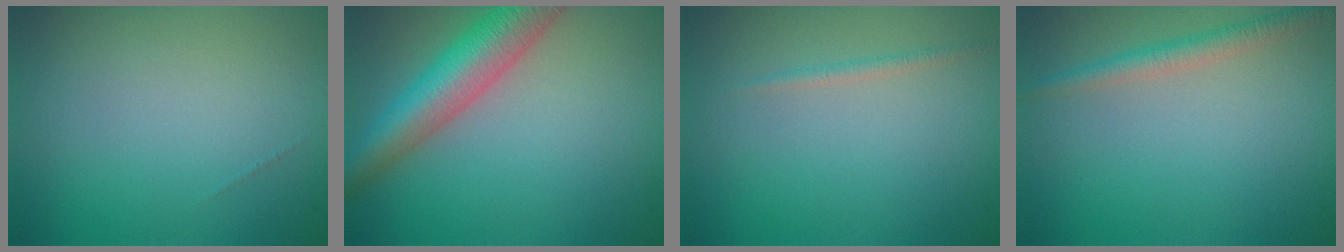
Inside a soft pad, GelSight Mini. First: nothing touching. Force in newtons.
{"total": 6.6, "press": 6.6, "slide": 0.3}
{"total": 0.7, "press": 0.7, "slide": 0.0}
{"total": 1.9, "press": 1.9, "slide": 0.0}